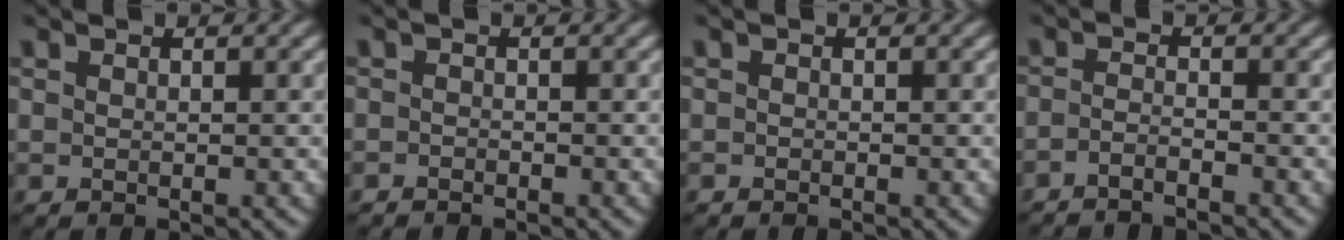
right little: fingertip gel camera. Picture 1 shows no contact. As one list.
[{"total": 1.3, "force": [-1.2, -0.4, -0.4], "torque": [0.012, -0.011, -0.016]}, {"total": 0.7, "force": [-0.6, -0.4, -0.2], "torque": [0.008, -0.006, -0.007]}, {"total": 2.8, "force": [-2.7, -0.1, 0.6], "torque": [-0.011, -0.014, -0.042]}]